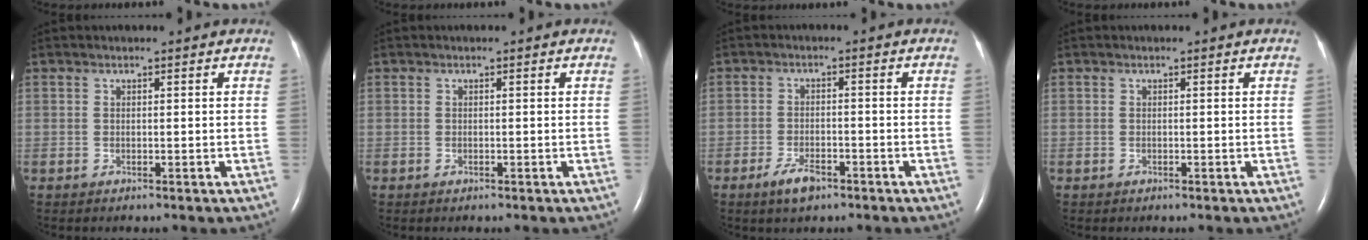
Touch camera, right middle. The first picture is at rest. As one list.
[{"total": 0.0}, {"total": 4.1, "force": [-2.7, 1.6, 2.7], "torque": [-0.057, -0.001, -0.045]}, {"total": 0.0}]